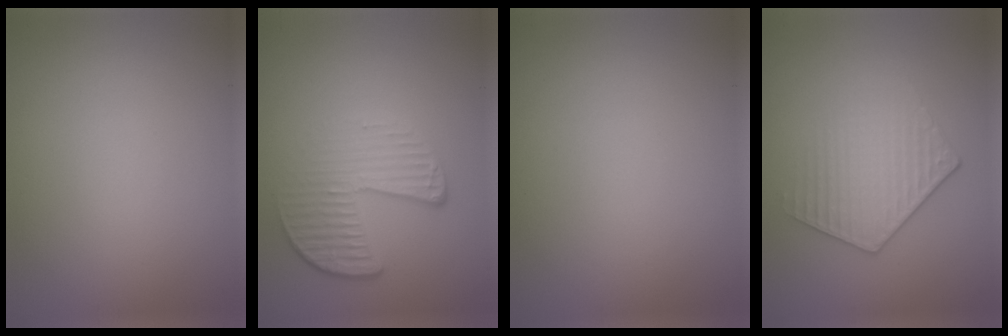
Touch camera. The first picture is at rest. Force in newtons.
{"total": 4.4, "press": 2.9, "slide": 3.3}
{"total": 0.0}
{"total": 3.6, "press": 3.2, "slide": 1.6}